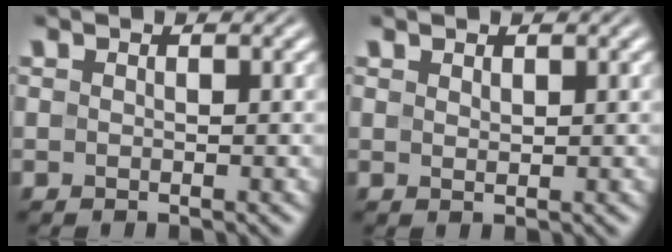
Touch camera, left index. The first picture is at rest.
{"total": 0.7, "force": [0.6, 0.1, 0.3], "torque": [-0.008, -0.001, 0.013]}